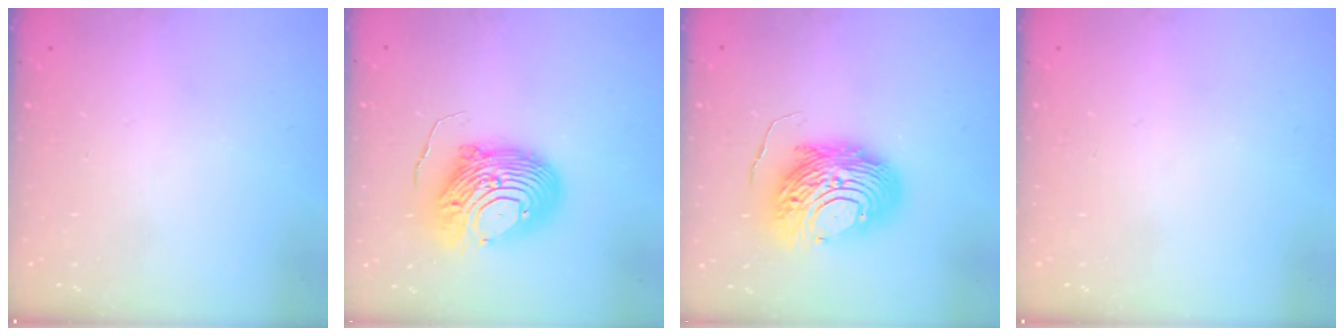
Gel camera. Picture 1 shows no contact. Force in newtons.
{"total": 13.5, "press": 13.4, "slide": 1.4}
{"total": 14.4, "press": 14.4, "slide": 1.3}
{"total": 0.0}